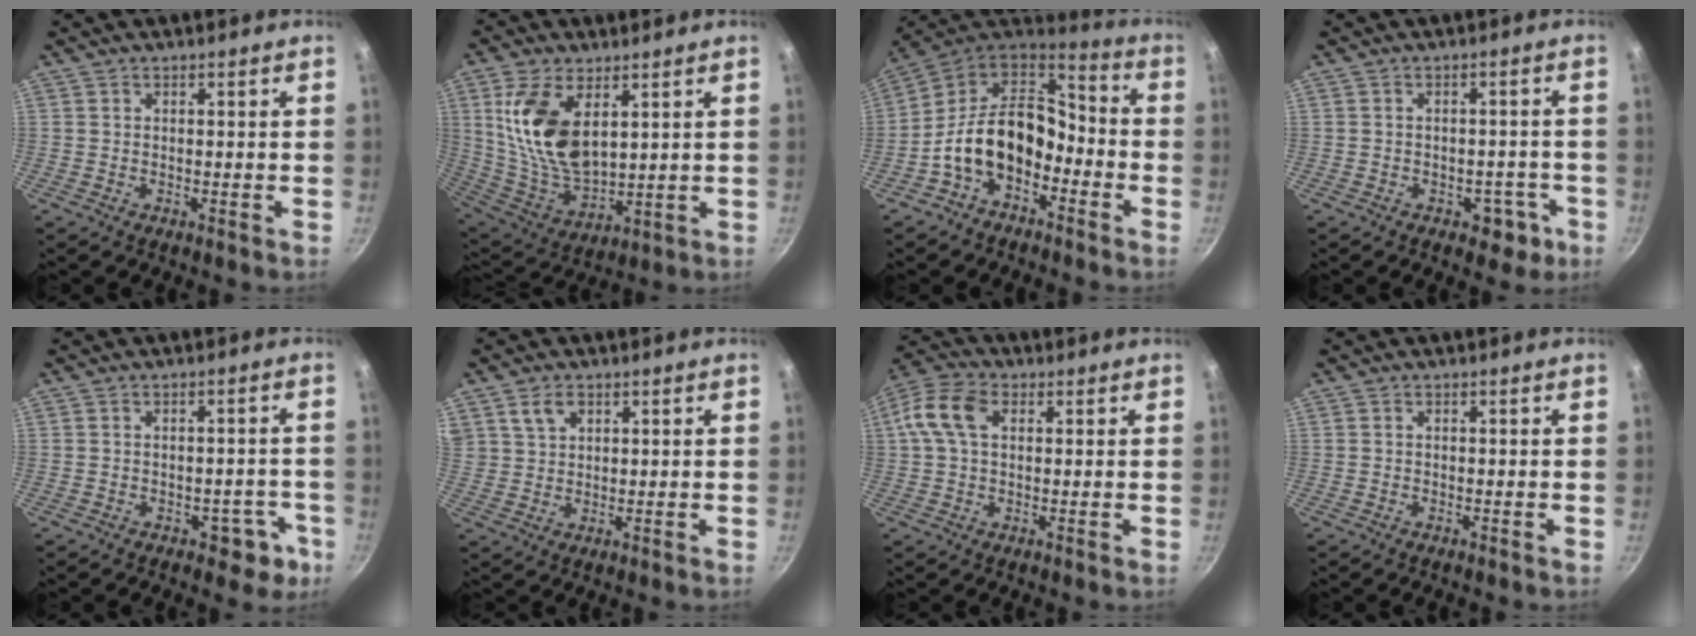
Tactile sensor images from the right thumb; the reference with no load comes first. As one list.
[{"total": 16.4, "force": [5.3, 8.9, 12.7], "torque": [-0.236, -0.038, 0.115]}, {"total": 15.8, "force": [-4.6, 10.6, 10.8], "torque": [-0.163, 0.065, -0.098]}, {"total": 5.0, "force": [-2.4, 3.5, 2.8], "torque": [-0.012, 0.025, -0.014]}, {"total": 5.6, "force": [-2.7, 3.6, 3.3], "torque": [-0.009, 0.031, -0.017]}, {"total": 4.7, "force": [2.5, 3.3, 2.4], "torque": [-0.031, -0.002, 0.050]}, {"total": 9.2, "force": [2.0, 6.0, 6.8], "torque": [-0.130, 0.023, 0.023]}, {"total": 0.0}]